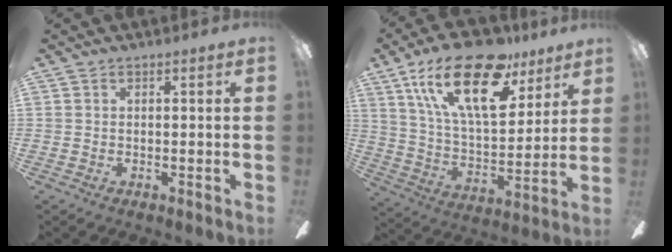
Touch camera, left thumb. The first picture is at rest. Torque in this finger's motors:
{"motor_torque": [0.68, 0.72, 1.68, -1.12, 0.56]}